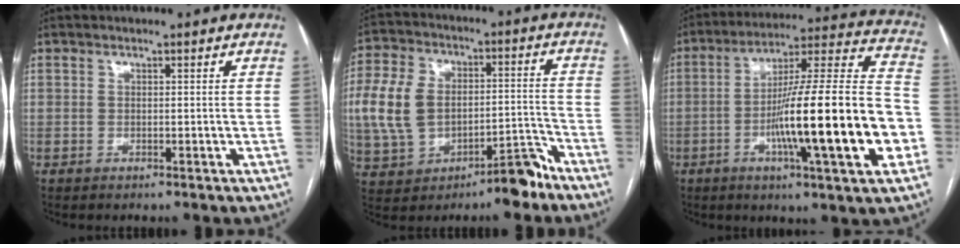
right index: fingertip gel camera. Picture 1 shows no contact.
{"total": 12.8, "force": [-4.4, 7.2, 9.6], "torque": [-0.173, 0.044, -0.062]}
{"total": 23.7, "force": [-6.2, 1.0, 22.8], "torque": [-0.320, 0.004, -0.100]}